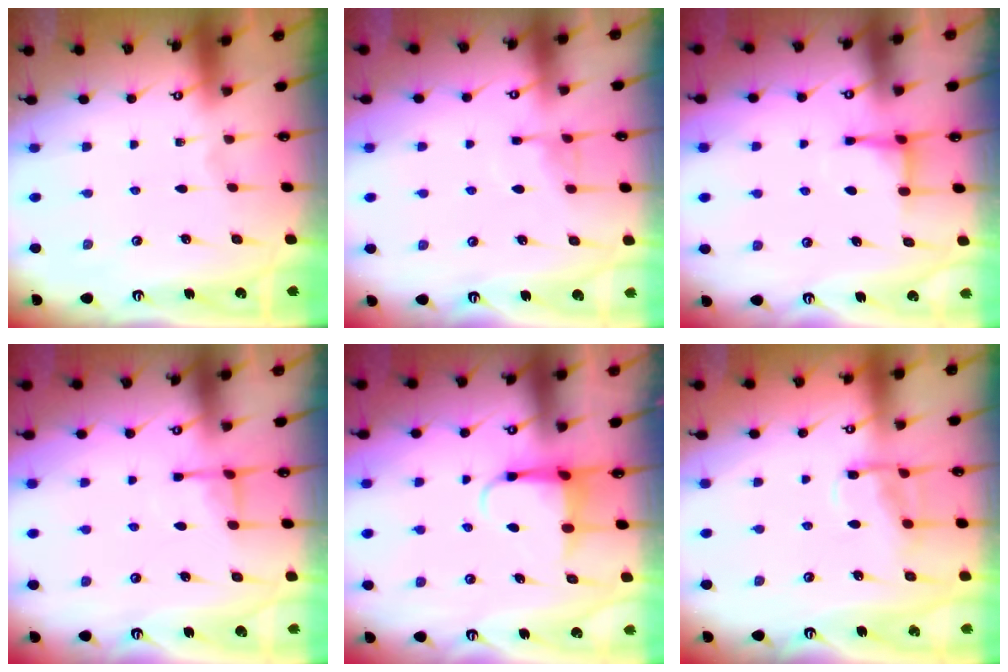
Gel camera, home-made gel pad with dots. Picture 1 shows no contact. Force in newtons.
{"total": 6.6, "press": 6.6, "slide": 0.8}
{"total": 3.8, "press": 3.8, "slide": 0.7}
{"total": 4.2, "press": 4.1, "slide": 0.8}
{"total": 4.8, "press": 4.8, "slide": 0.3}
{"total": 10.8, "press": 10.8, "slide": 1.1}